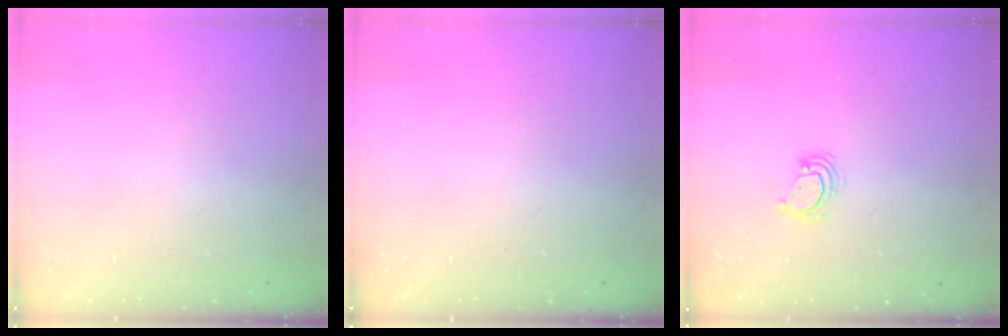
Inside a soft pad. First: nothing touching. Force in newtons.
{"total": 0.0}
{"total": 4.3, "press": 4.3, "slide": 0.4}